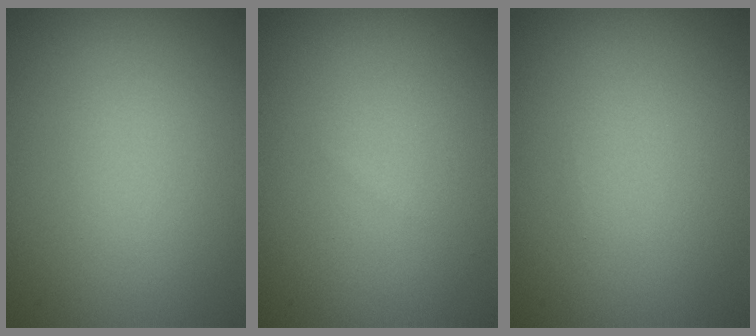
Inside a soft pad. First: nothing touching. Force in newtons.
{"total": 0.0}
{"total": 0.0}